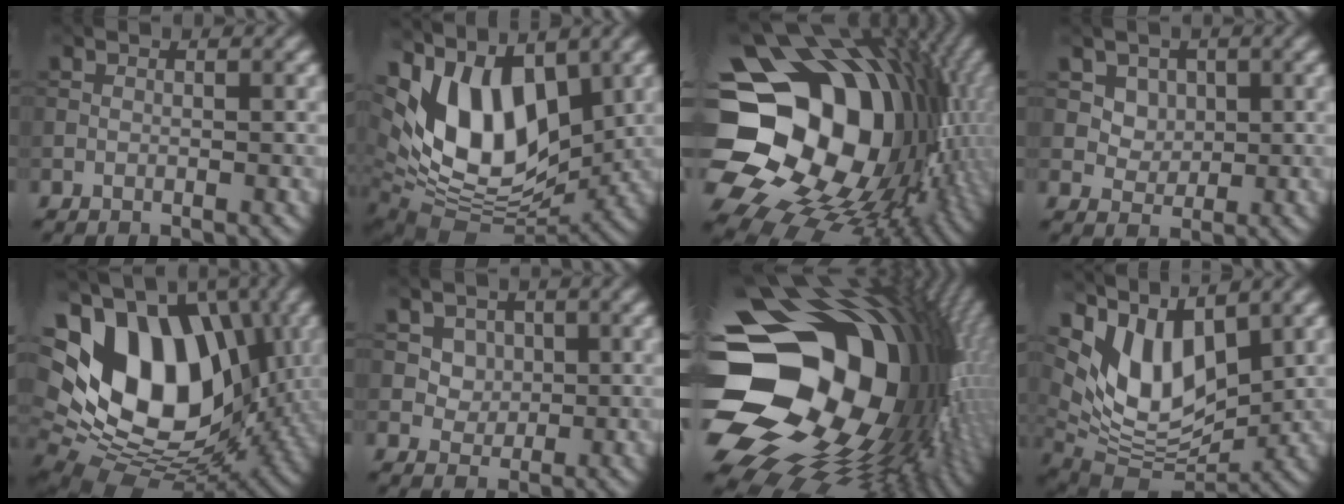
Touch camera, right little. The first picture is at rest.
{"total": 12.0, "force": [2.8, 7.2, 9.1], "torque": [-0.166, -0.008, 0.047]}
{"total": 21.0, "force": [0.5, 16.6, 13.0], "torque": [-0.250, -0.013, 0.032]}
{"total": 3.9, "force": [1.8, 3.0, 1.7], "torque": [-0.044, -0.012, 0.047]}
{"total": 18.1, "force": [2.6, 12.4, 12.9], "torque": [-0.228, 0.001, 0.050]}
{"total": 3.6, "force": [1.5, 2.8, 1.5], "torque": [-0.039, -0.011, 0.038]}
{"total": 22.0, "force": [1.0, 15.9, 15.1], "torque": [-0.303, -0.044, 0.042]}
{"total": 8.5, "force": [3.5, 4.7, 6.2], "torque": [-0.120, -0.012, 0.067]}